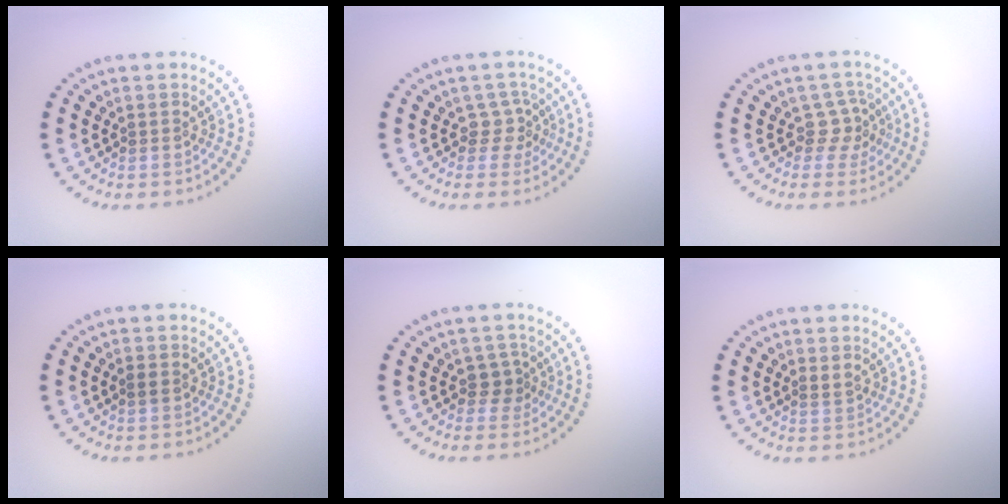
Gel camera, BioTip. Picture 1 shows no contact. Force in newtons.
{"total": 1.8, "press": 1.4, "slide": 1.2}
{"total": 2.2, "press": 1.5, "slide": 1.6}
{"total": 0.8, "press": 0.8, "slide": 0.1}
{"total": 1.6, "press": 1.2, "slide": 1.0}
{"total": 0.8, "press": 0.8, "slide": 0.3}